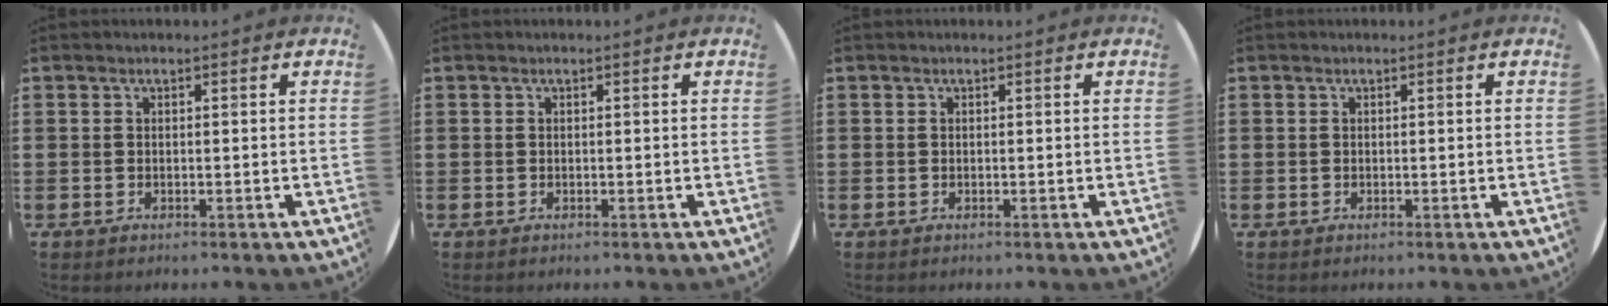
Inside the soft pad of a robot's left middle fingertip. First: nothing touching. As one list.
[{"total": 0.0}, {"total": 0.0}, {"total": 0.0}]